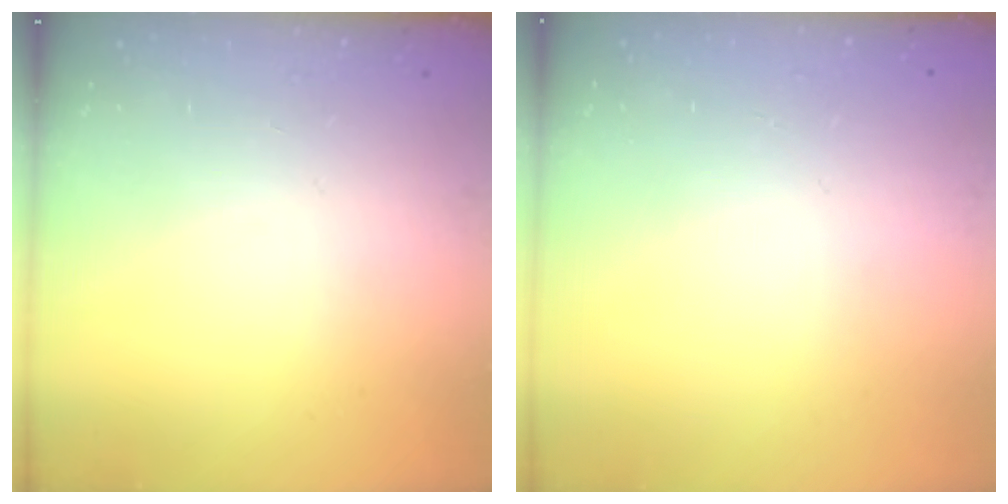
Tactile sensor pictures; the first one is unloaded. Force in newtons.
{"total": 0.0}